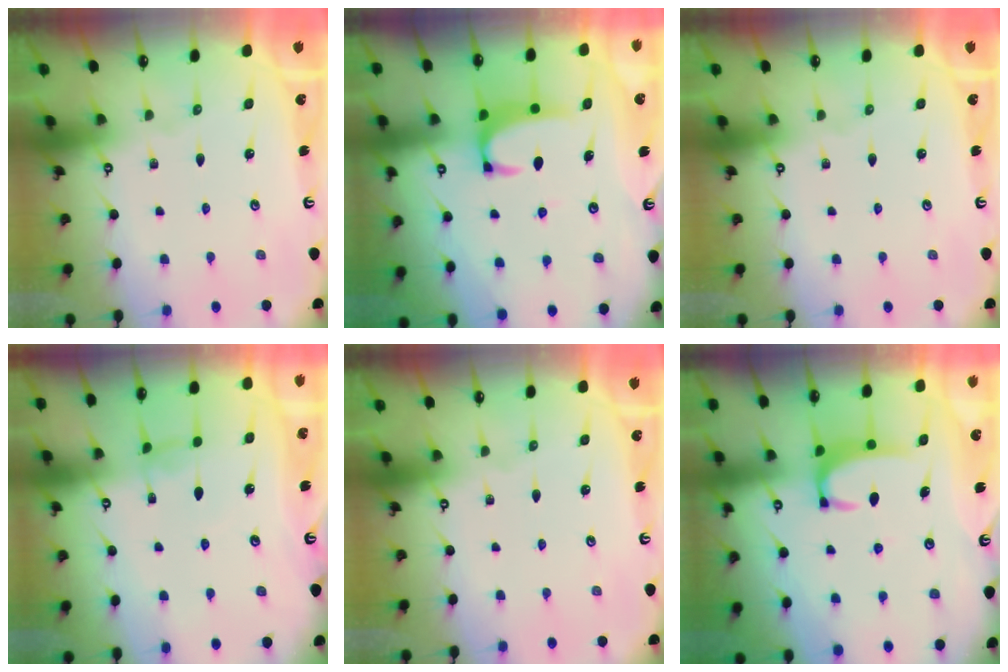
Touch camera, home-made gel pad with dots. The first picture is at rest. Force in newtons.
{"total": 2.1, "press": 2.1, "slide": 0.3}
{"total": 0.0}
{"total": 1.1, "press": 1.0, "slide": 0.5}
{"total": 0.0}
{"total": 2.7, "press": 2.7, "slide": 0.5}